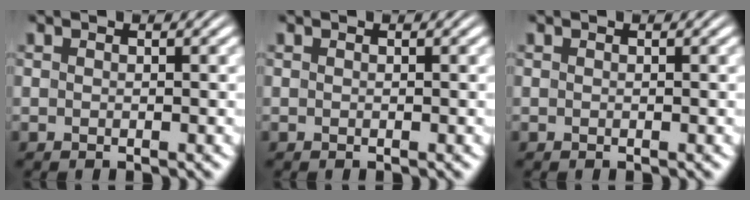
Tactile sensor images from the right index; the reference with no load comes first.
{"total": 0.0}
{"total": 0.0}